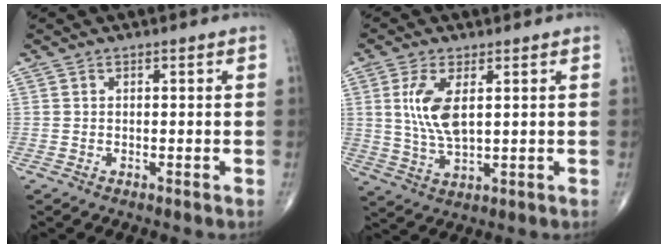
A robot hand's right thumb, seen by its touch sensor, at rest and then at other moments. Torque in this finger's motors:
{"motor_torque": [-0.74, 0.37, 0.54, 0.13, 0.00]}